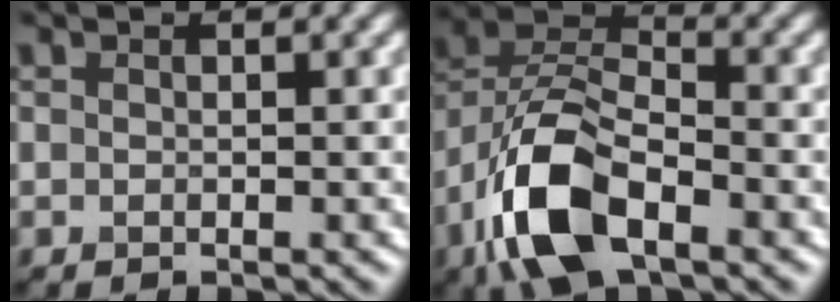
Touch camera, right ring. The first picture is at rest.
{"total": 9.6, "force": [-4.6, 4.5, 7.0], "torque": [-0.147, 0.007, -0.099]}